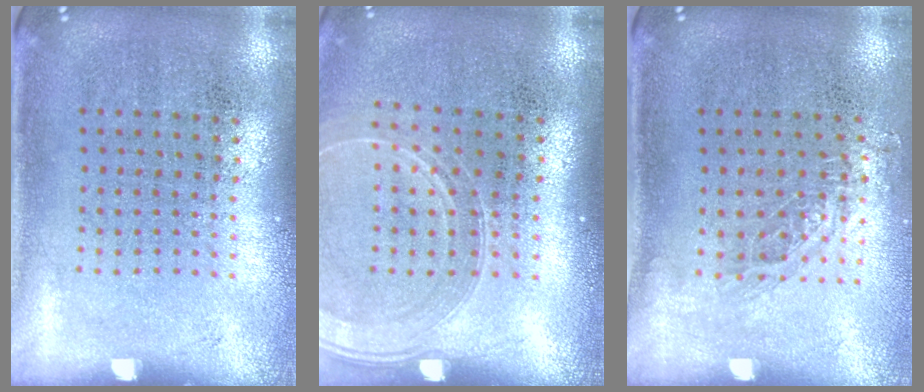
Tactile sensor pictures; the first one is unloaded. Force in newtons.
{"total": 1.4, "press": 1.3, "slide": 0.5}
{"total": 0.7, "press": 0.7, "slide": 0.1}